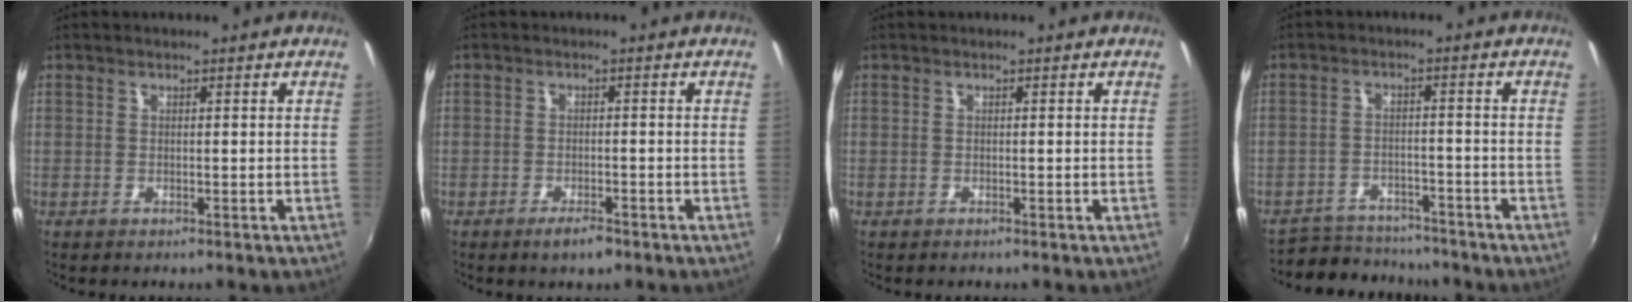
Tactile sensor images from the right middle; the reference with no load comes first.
{"total": 3.0, "force": [-2.2, 0.9, 1.8], "torque": [-0.042, -0.004, -0.040]}
{"total": 0.0}
{"total": 7.0, "force": [-6.7, 1.9, 0.7], "torque": [-0.033, 0.005, -0.109]}